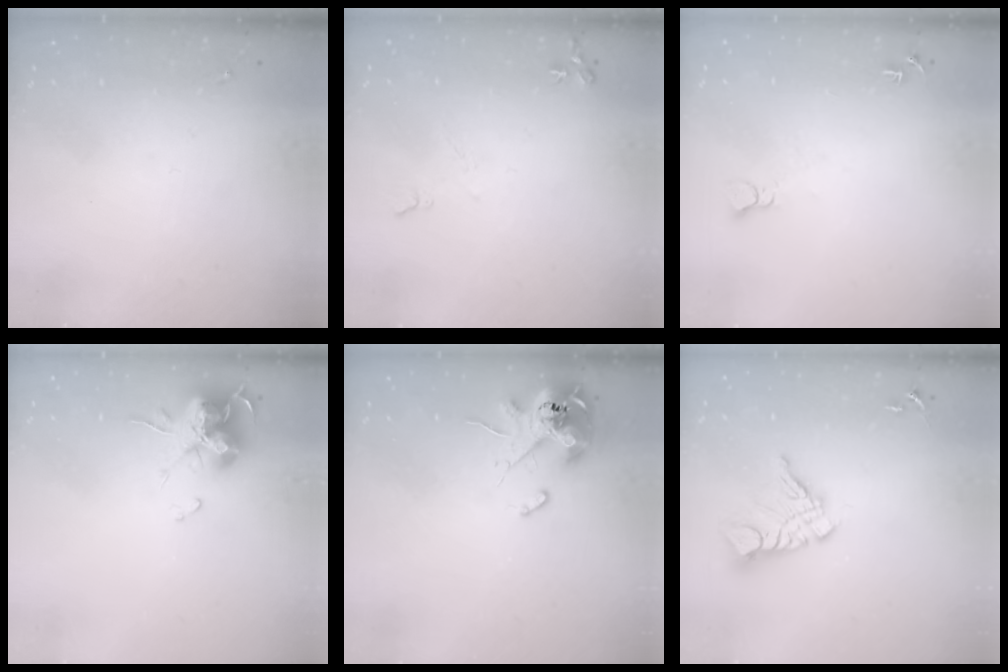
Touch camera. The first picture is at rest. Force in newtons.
{"total": 6.9, "press": 6.8, "slide": 1.0}
{"total": 4.6, "press": 4.6, "slide": 0.5}
{"total": 15.2, "press": 15.1, "slide": 2.0}
{"total": 12.0, "press": 11.8, "slide": 1.9}
{"total": 12.1, "press": 12.0, "slide": 1.1}